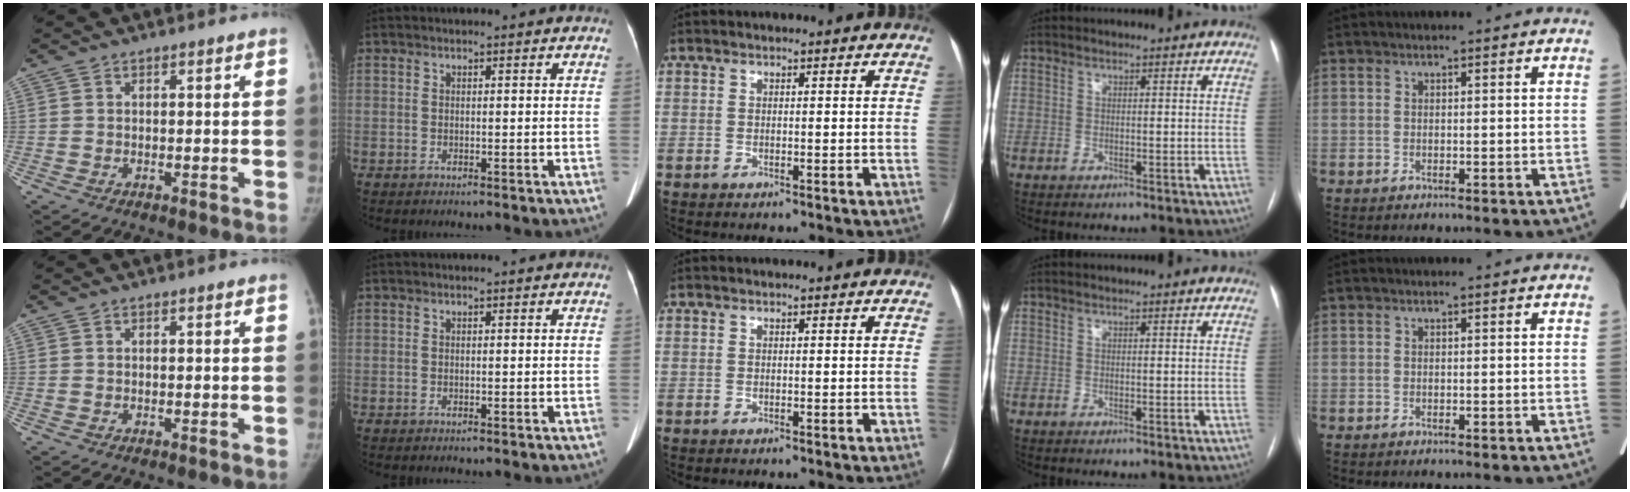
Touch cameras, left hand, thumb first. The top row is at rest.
{}